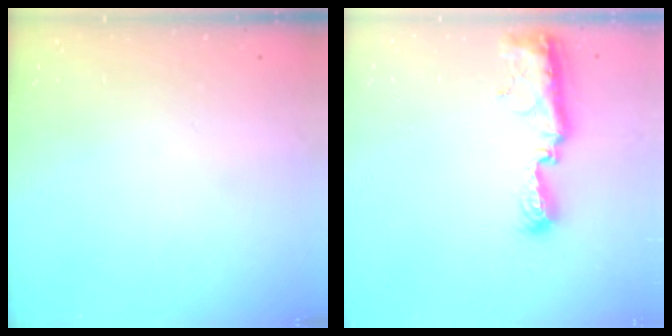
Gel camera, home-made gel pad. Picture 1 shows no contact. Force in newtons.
{"total": 11.2, "press": 10.1, "slide": 4.8}